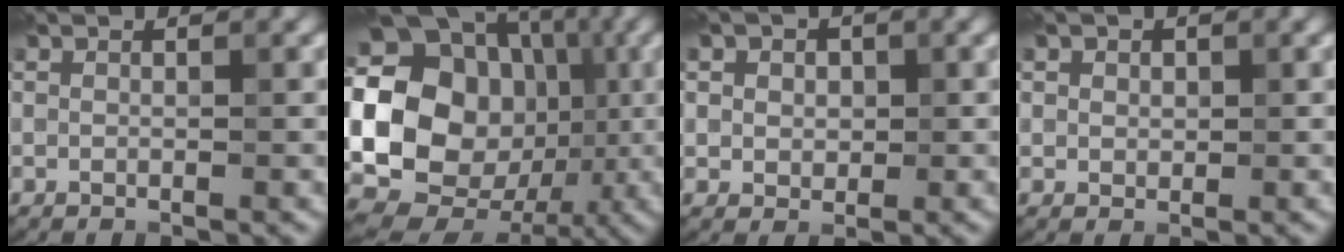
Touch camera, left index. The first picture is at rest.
{"total": 20.1, "force": [0.3, 17.3, 10.3], "torque": [-0.192, 0.010, -0.028]}
{"total": 2.4, "force": [0.8, 2.1, 1.0], "torque": [-0.009, 0.010, 0.004]}
{"total": 1.2, "force": [0.6, 1.0, 0.2], "torque": [0.005, -0.002, 0.007]}